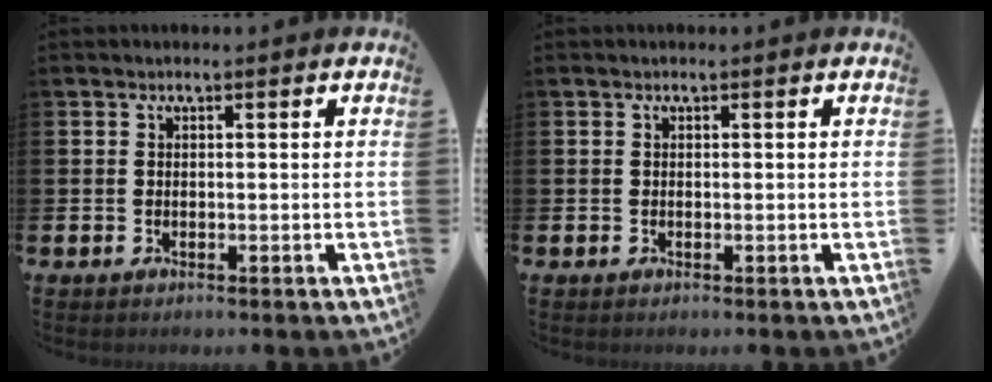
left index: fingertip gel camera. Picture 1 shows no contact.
{"total": 0.0}